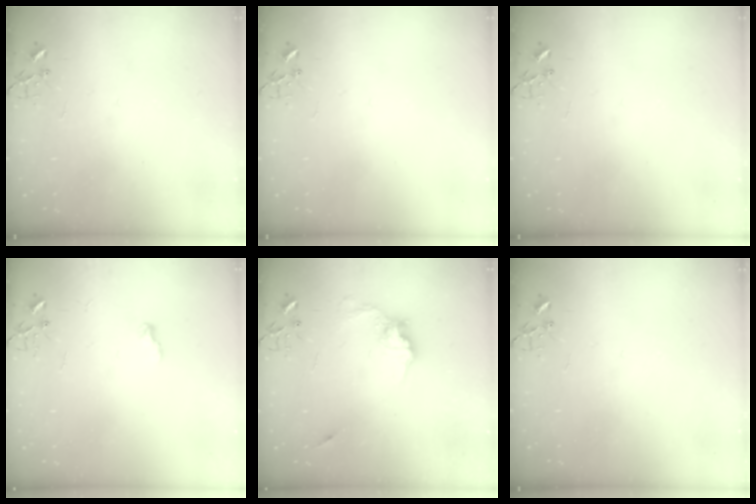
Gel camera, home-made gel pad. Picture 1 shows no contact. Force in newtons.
{"total": 0.0}
{"total": 0.0}
{"total": 5.9, "press": 5.9, "slide": 0.4}
{"total": 11.5, "press": 11.5, "slide": 0.8}
{"total": 0.0}